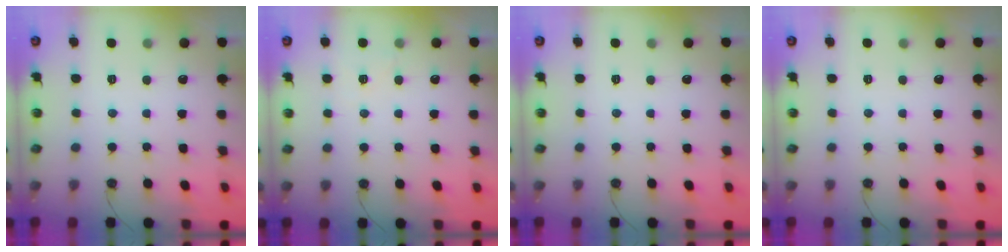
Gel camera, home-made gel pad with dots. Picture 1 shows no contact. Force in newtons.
{"total": 4.8, "press": 4.7, "slide": 0.6}
{"total": 0.0}
{"total": 0.0}